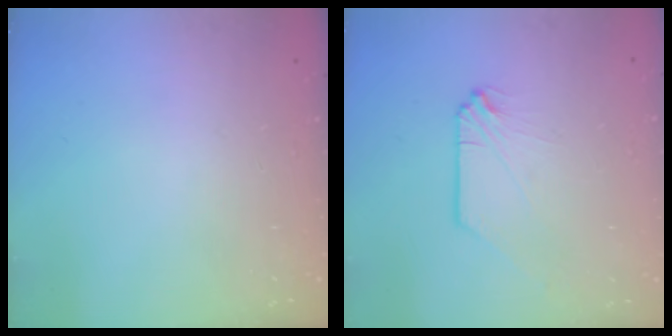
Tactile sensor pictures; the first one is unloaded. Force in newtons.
{"total": 0.0}